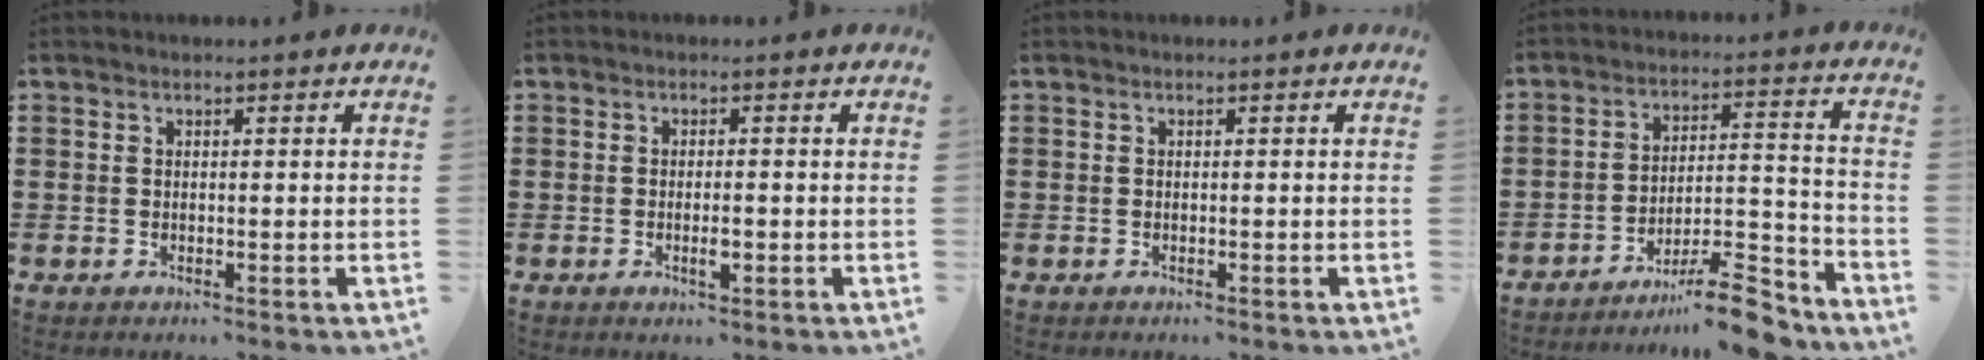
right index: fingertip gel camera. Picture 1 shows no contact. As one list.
[{"total": 2.6, "force": [-0.7, 0.8, 2.4], "torque": [-0.051, -0.002, -0.014]}, {"total": 0.0}, {"total": 11.1, "force": [-9.4, 1.6, 5.7], "torque": [-0.073, 0.038, -0.173]}]